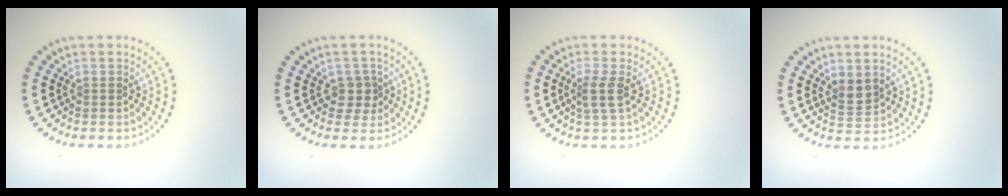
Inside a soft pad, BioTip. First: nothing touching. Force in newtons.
{"total": 1.9, "press": 1.6, "slide": 1.2}
{"total": 1.9, "press": 1.6, "slide": 1.0}
{"total": 2.0, "press": 1.8, "slide": 0.9}